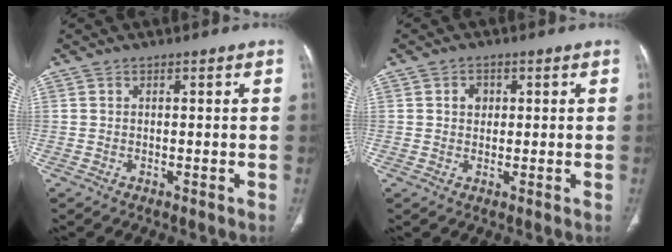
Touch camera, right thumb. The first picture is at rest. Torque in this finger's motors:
{"motor_torque": [0.23, 0.47, 0.27, -0.06, -0.02]}